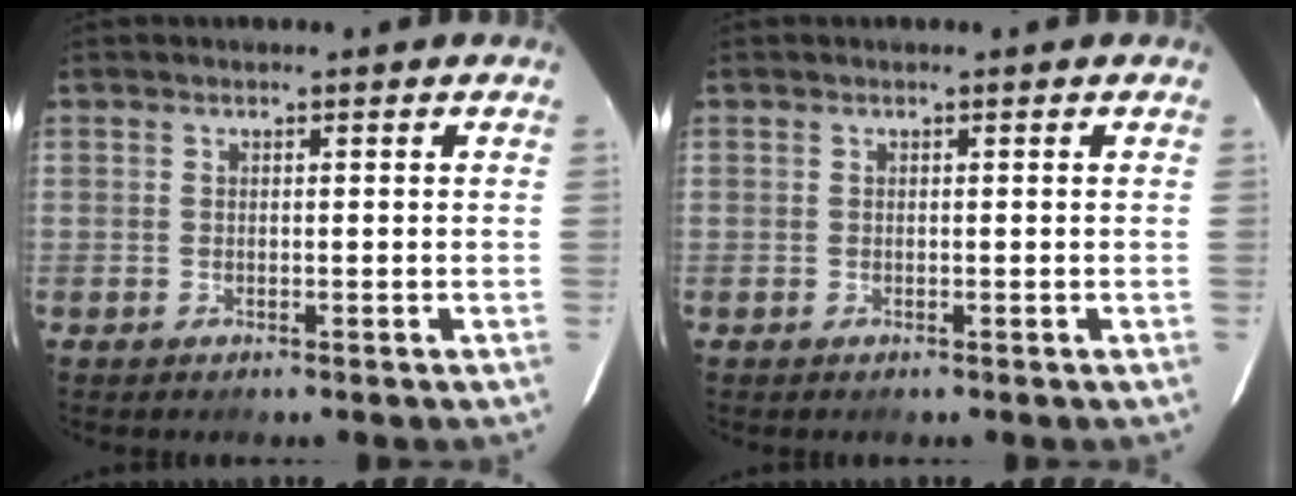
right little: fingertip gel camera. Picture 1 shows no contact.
{"total": 0.0}